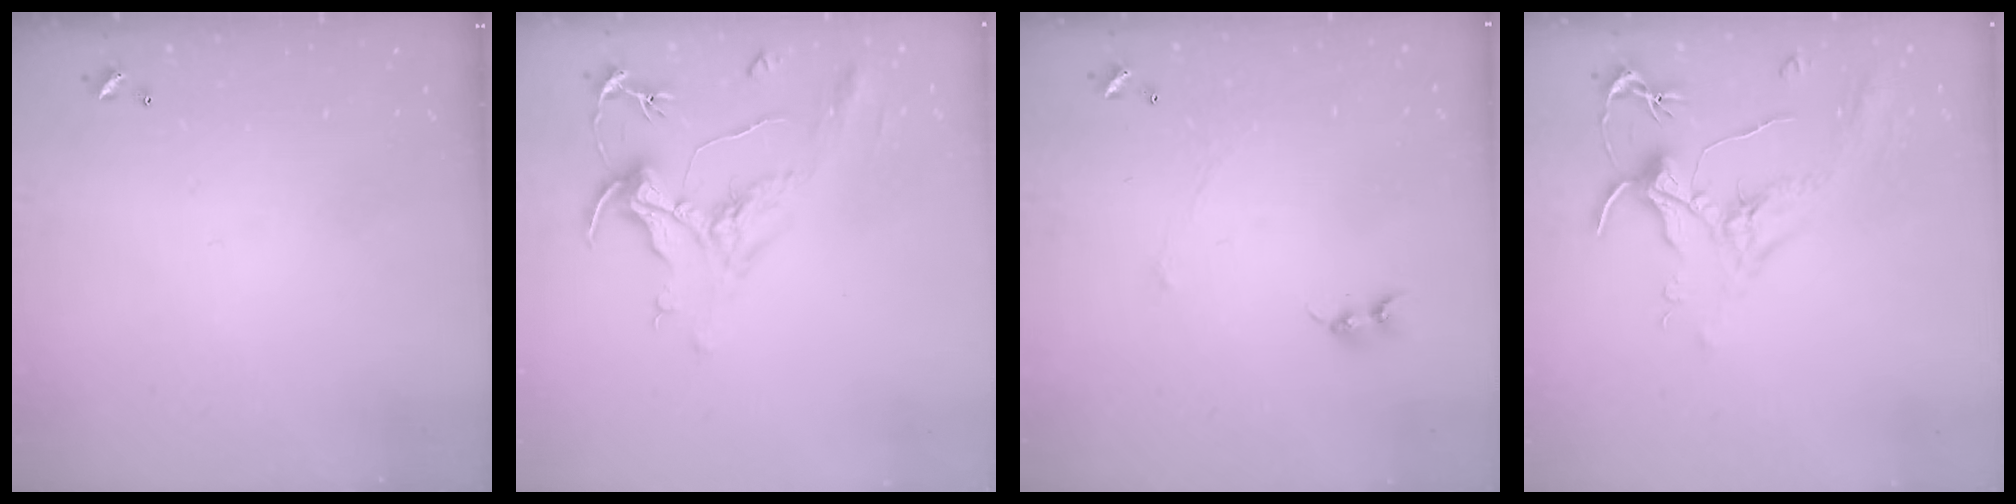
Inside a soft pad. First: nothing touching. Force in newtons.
{"total": 2.1, "press": 1.6, "slide": 1.4}
{"total": 1.0, "press": 0.8, "slide": 0.6}
{"total": 2.0, "press": 1.8, "slide": 0.8}